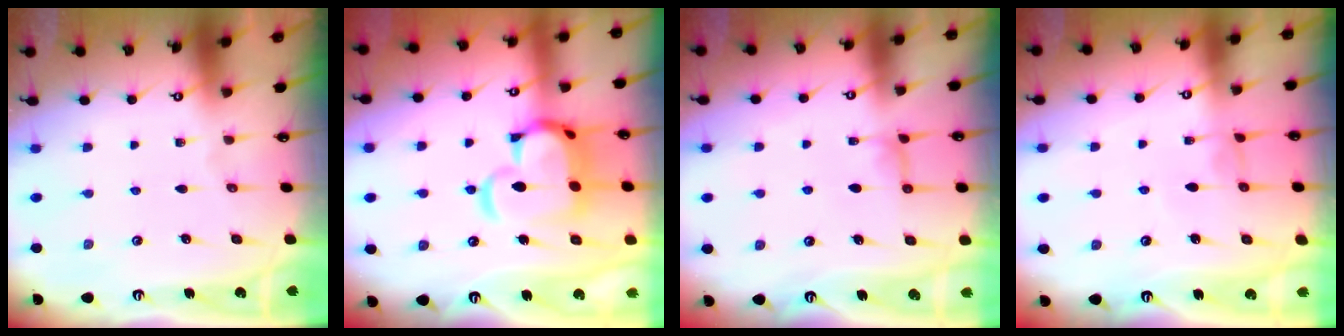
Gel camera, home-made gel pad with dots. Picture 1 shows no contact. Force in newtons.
{"total": 12.4, "press": 12.3, "slide": 1.7}
{"total": 2.3, "press": 2.3, "slide": 0.0}
{"total": 0.8, "press": 0.7, "slide": 0.5}